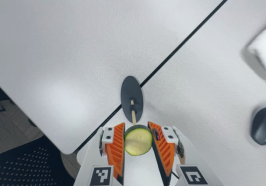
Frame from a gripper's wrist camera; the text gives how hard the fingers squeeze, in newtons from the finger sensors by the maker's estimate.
{"total": 11.7, "left": 11.9, "right": 11.5}